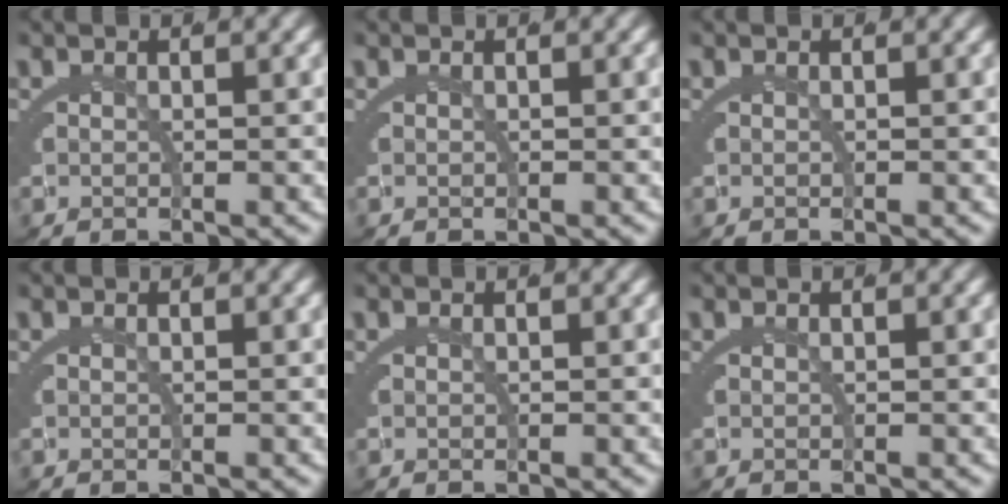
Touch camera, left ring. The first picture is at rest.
{"total": 0.0}
{"total": 0.0}
{"total": 0.0}
{"total": 0.0}
{"total": 0.0}